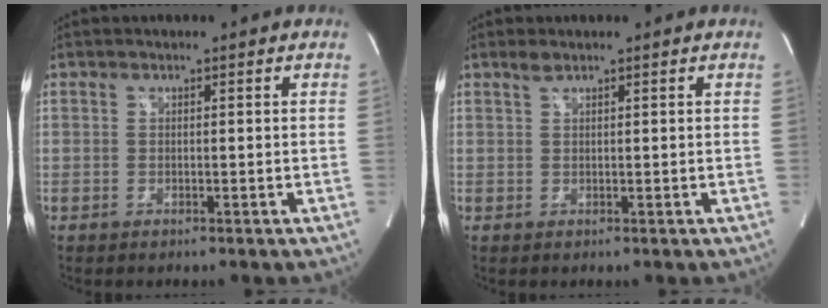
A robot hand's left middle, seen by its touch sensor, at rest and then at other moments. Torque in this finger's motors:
{"motor_torque": [0.21, 0.08, -0.08, 0.00]}